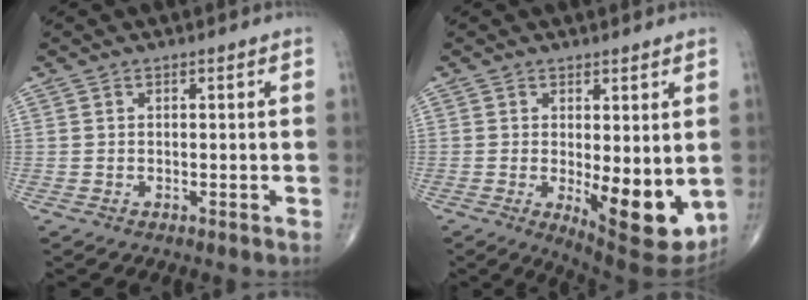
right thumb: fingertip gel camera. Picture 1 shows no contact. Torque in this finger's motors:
{"motor_torque": [0.97, 2.80, 0.14, -0.08, 0.28]}